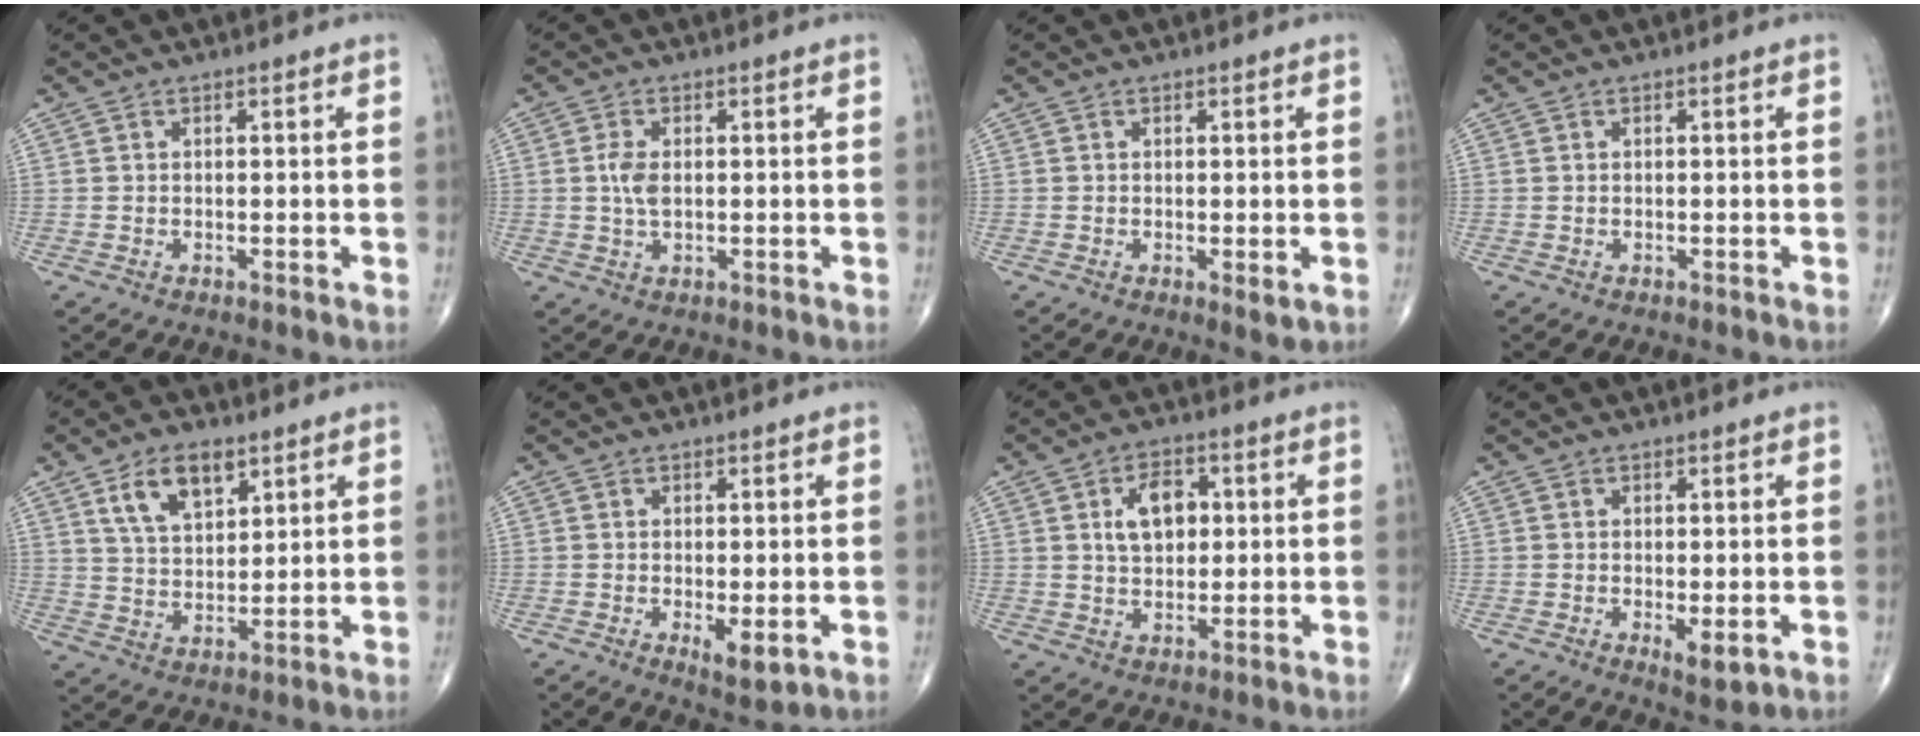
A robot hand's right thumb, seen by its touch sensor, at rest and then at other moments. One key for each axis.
{"total": 3.5, "fx": 0.3, "fy": 1.9, "fz": 3.0, "tx": -0.066, "ty": 0.001, "tz": 0.008}
{"total": 1.7, "fx": -0.3, "fy": 0.5, "fz": 1.6, "tx": -0.024, "ty": -0.007, "tz": -0.003}
{"total": 0.0}
{"total": 9.5, "fx": 5.0, "fy": 5.1, "fz": 6.2, "tx": -0.095, "ty": -0.024, "tz": 0.097}
{"total": 4.1, "fx": -0.9, "fy": 1.4, "fz": 3.7, "tx": -0.055, "ty": -0.013, "tz": -0.011}
{"total": 7.5, "fx": 1.7, "fy": 4.7, "fz": 5.6, "tx": -0.072, "ty": 0.000, "tz": 0.028}
{"total": 3.5, "fx": -0.8, "fy": 1.2, "fz": 3.2, "tx": -0.048, "ty": -0.011, "tz": -0.010}